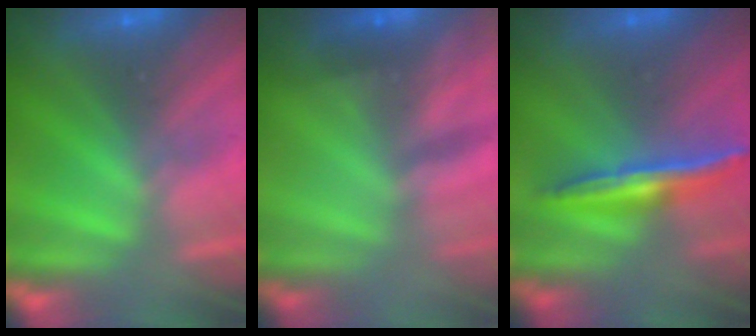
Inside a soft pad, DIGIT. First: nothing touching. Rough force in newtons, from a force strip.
{"total": 2.3}
{"total": 1.5}